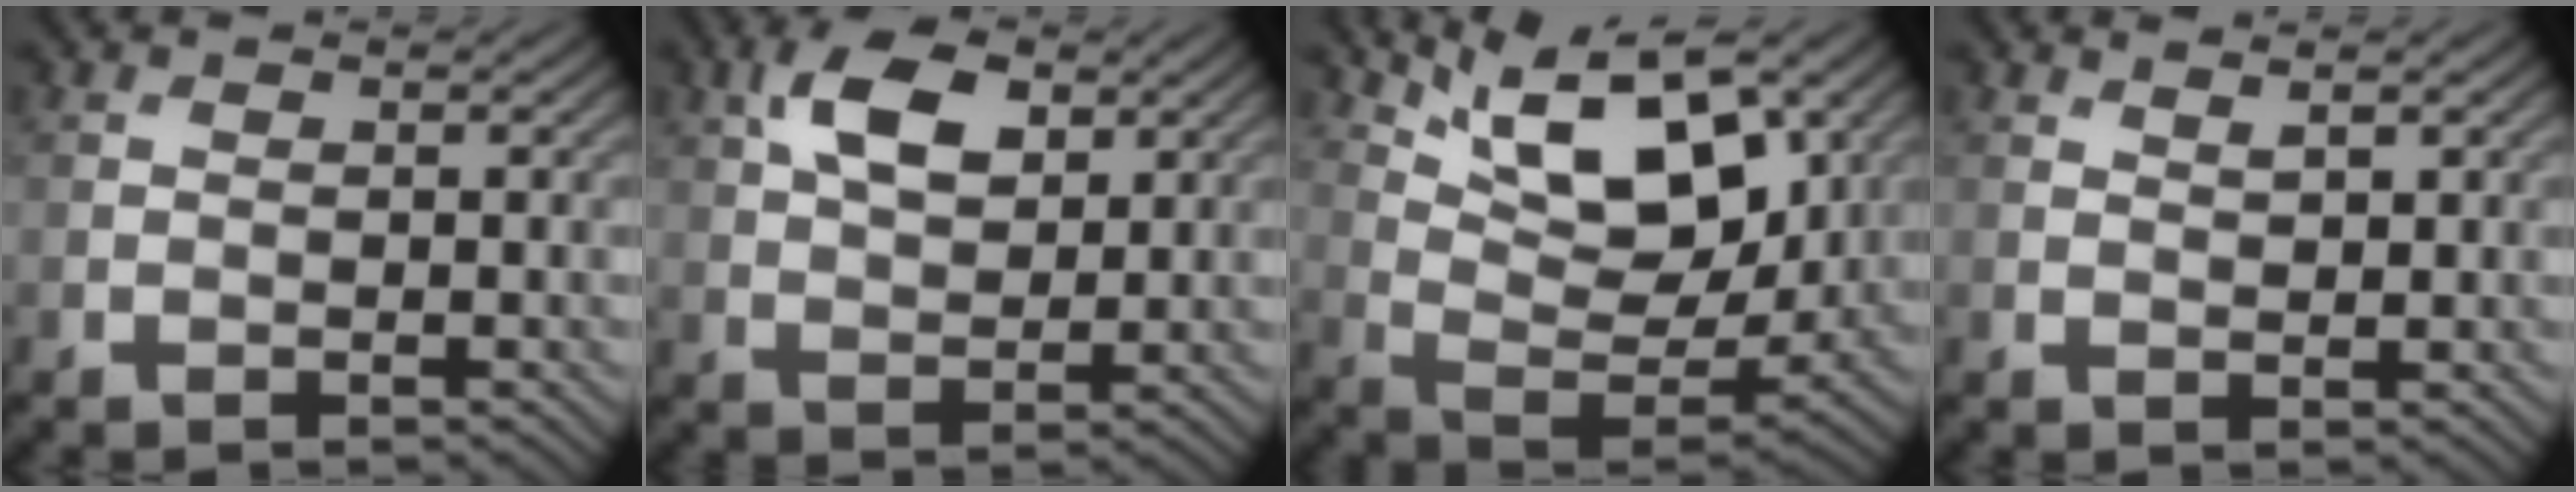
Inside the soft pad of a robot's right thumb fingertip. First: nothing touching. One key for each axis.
{"total": 7.2, "fx": 3.1, "fy": 4.0, "fz": 5.1, "tx": -0.106, "ty": 0.006, "tz": 0.052}
{"total": 14.0, "fx": 7.7, "fy": 6.0, "fz": 10.0, "tx": -0.179, "ty": 0.004, "tz": 0.118}
{"total": 1.4, "fx": 1.1, "fy": 0.2, "fz": 0.8, "tx": -0.018, "ty": -0.002, "tz": 0.024}